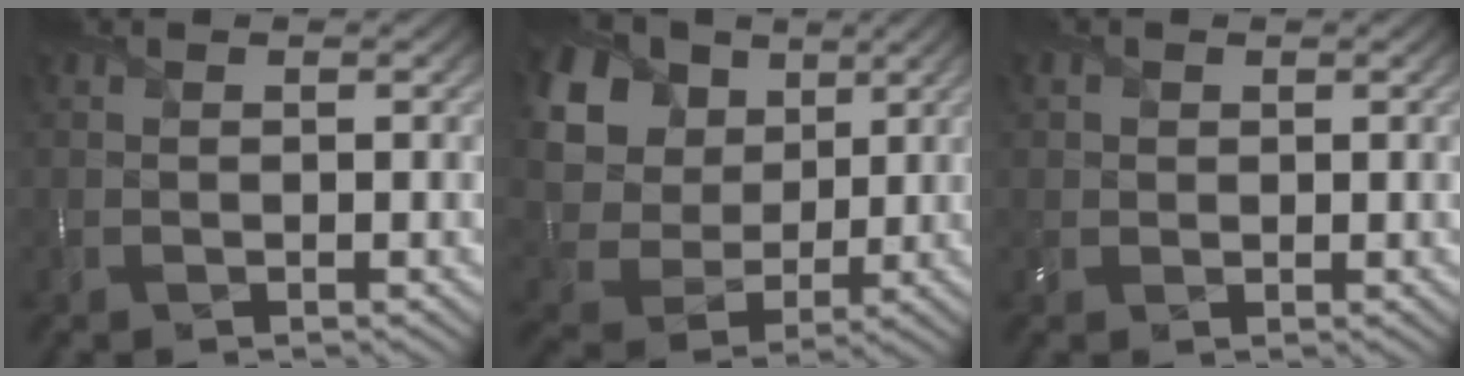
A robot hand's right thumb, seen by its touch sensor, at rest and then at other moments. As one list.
[{"total": 17.8, "force": [7.1, 13.6, 8.9], "torque": [-0.274, 0.034, 0.162]}, {"total": 1.7, "force": [0.6, 1.6, 0.4], "torque": [-0.015, 0.000, 0.009]}]